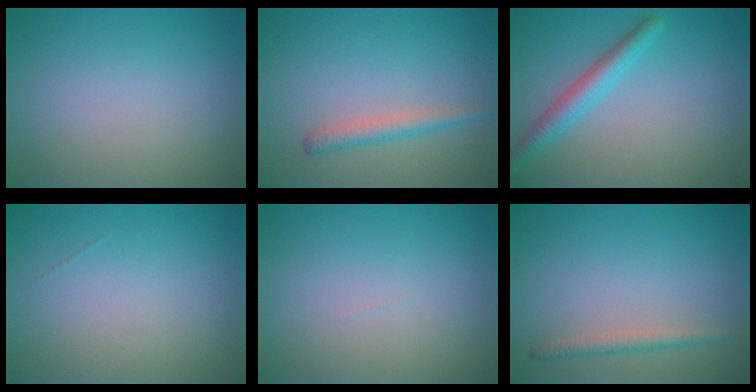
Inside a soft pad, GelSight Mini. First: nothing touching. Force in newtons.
{"total": 1.9, "press": 1.9, "slide": 0.0}
{"total": 3.1, "press": 3.1, "slide": 0.2}
{"total": 0.0}
{"total": 0.0}
{"total": 1.6, "press": 1.6, "slide": 0.0}